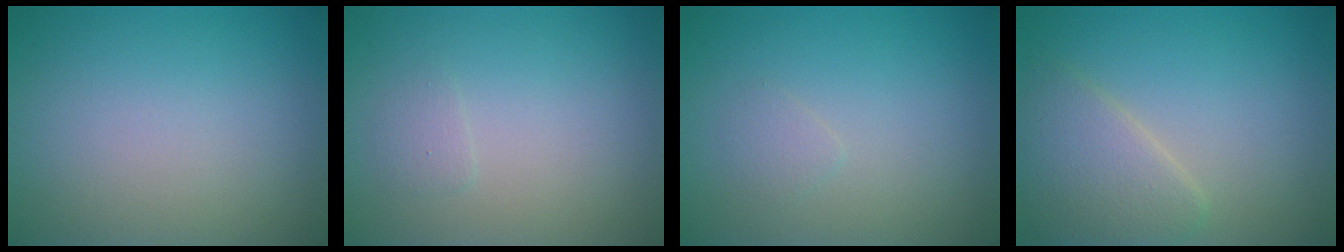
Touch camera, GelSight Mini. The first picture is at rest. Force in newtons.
{"total": 0.8, "press": 0.8, "slide": 0.0}
{"total": 0.8, "press": 0.8, "slide": 0.1}
{"total": 3.8, "press": 3.8, "slide": 0.2}